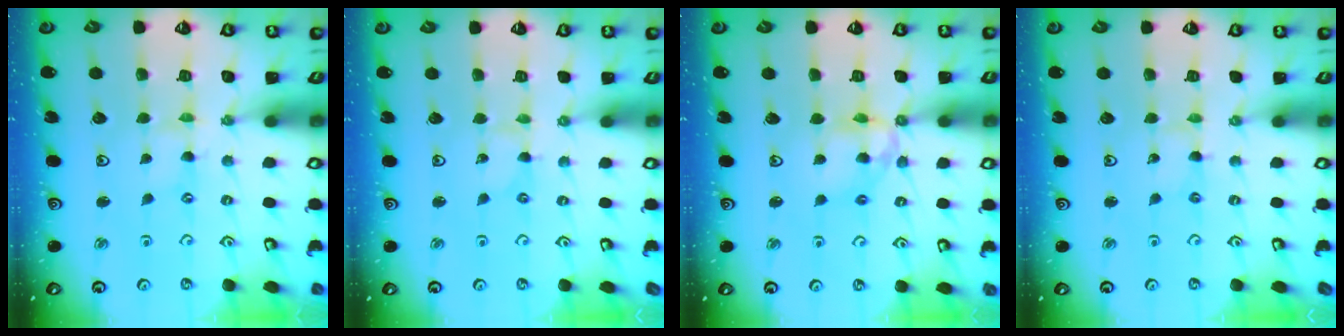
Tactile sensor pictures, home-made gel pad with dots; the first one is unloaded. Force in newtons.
{"total": 0.0}
{"total": 9.9, "press": 9.8, "slide": 0.7}
{"total": 1.6, "press": 1.6, "slide": 0.2}